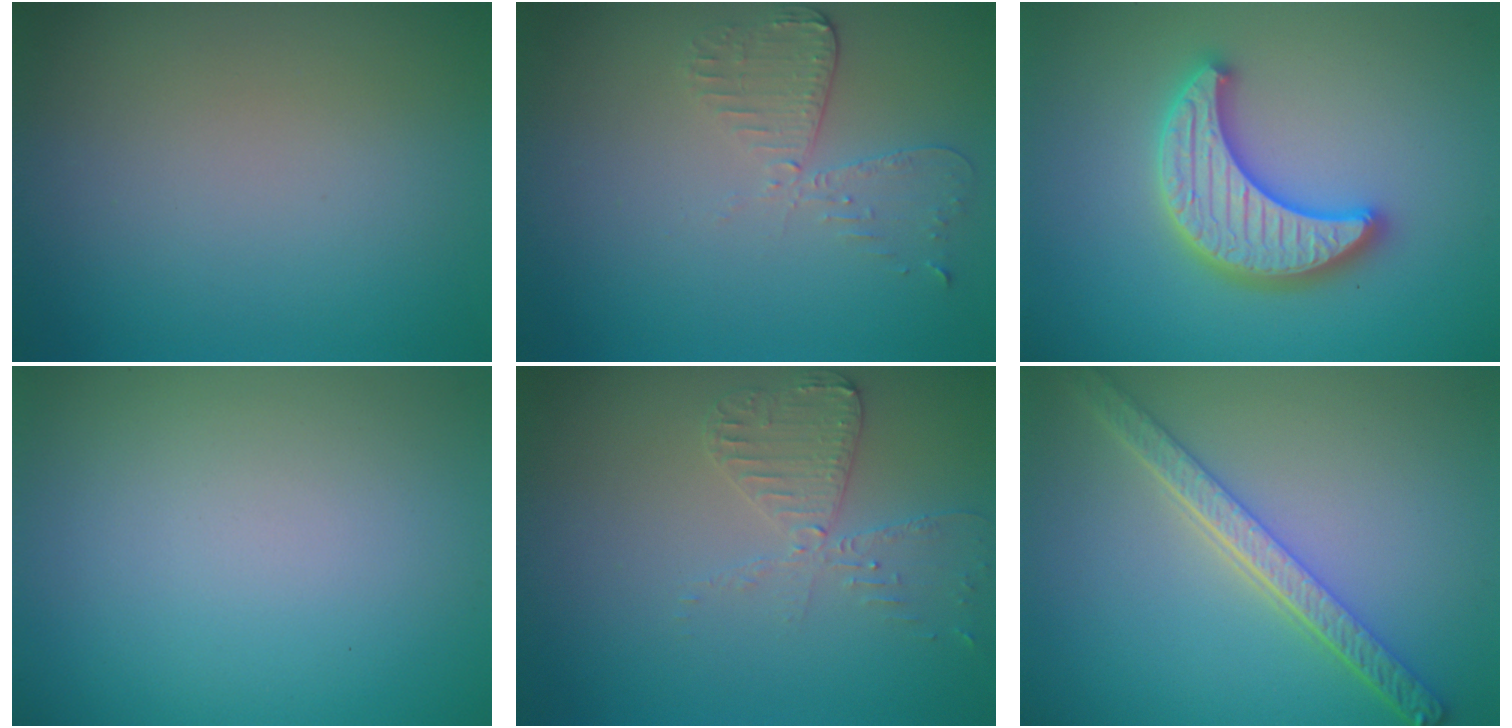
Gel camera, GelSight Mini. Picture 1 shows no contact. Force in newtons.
{"total": 2.7, "press": 2.4, "slide": 1.2}
{"total": 5.3, "press": 5.2, "slide": 0.8}
{"total": 0.0}
{"total": 2.9, "press": 2.8, "slide": 0.6}
{"total": 4.7, "press": 3.7, "slide": 2.8}